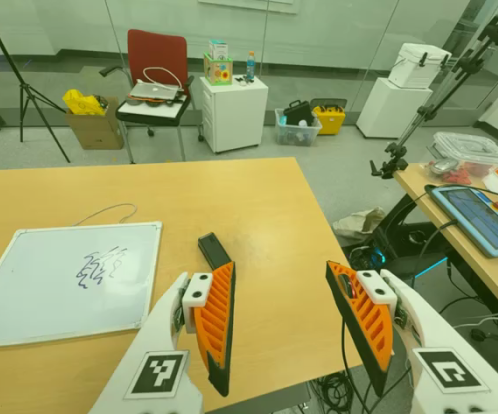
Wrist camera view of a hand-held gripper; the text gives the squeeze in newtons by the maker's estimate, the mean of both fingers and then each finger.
{"total": 0.0}